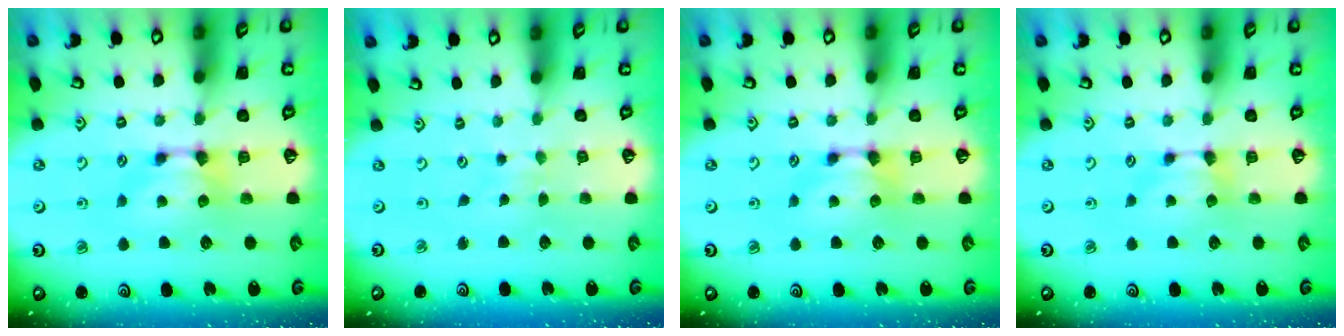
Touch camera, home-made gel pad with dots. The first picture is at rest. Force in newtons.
{"total": 5.2, "press": 5.2, "slide": 0.2}
{"total": 0.0}
{"total": 0.7, "press": 0.6, "slide": 0.5}